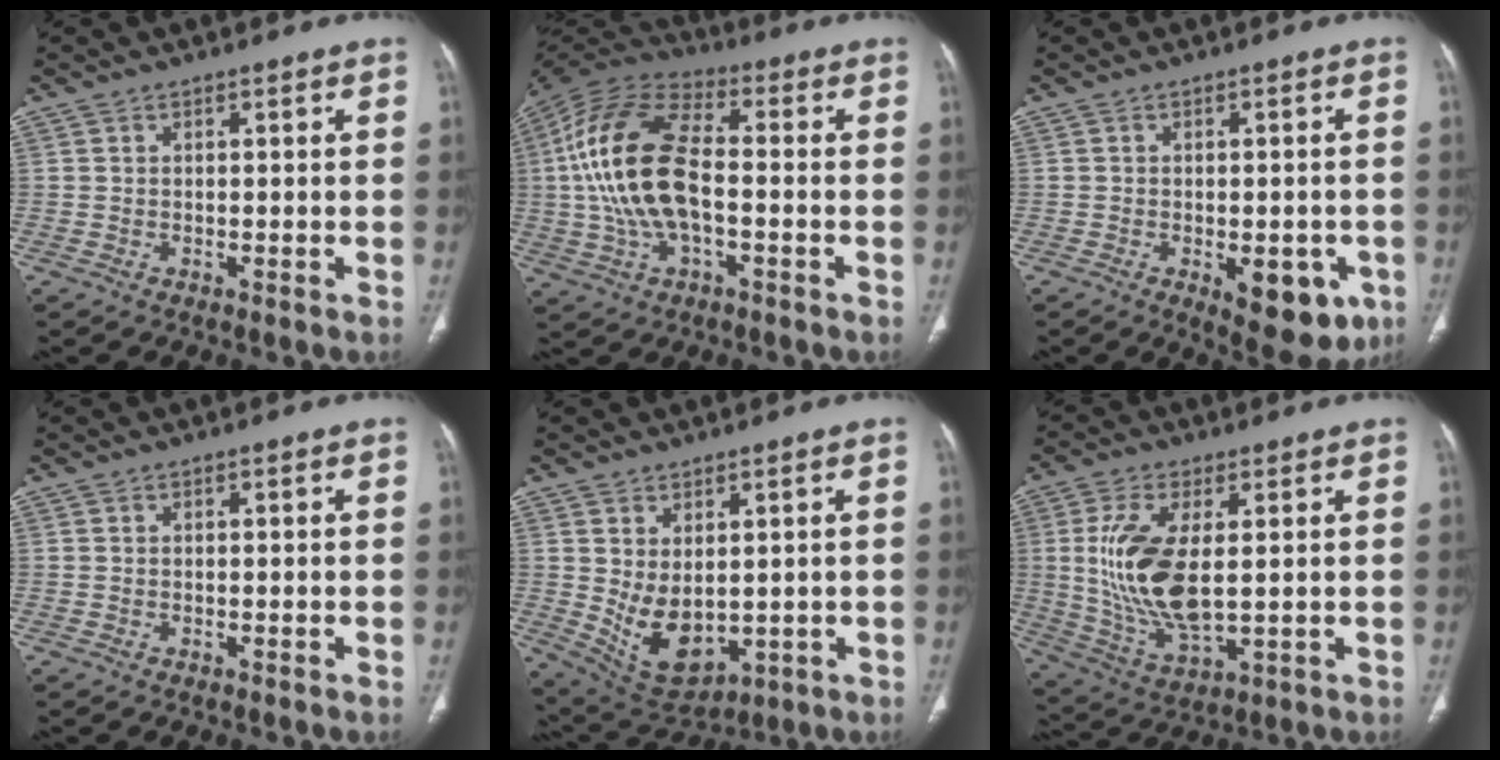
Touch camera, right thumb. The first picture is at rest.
{"total": 18.9, "force": [-0.8, 9.5, 16.3], "torque": [-0.334, 0.027, -0.019]}
{"total": 10.6, "force": [-4.0, 5.1, 8.5], "torque": [-0.079, 0.001, -0.040]}
{"total": 0.0}
{"total": 9.9, "force": [0.2, 6.1, 7.7], "torque": [-0.117, -0.013, 0.036]}
{"total": 14.7, "force": [1.5, 6.6, 13.0], "torque": [-0.271, -0.019, 0.042]}